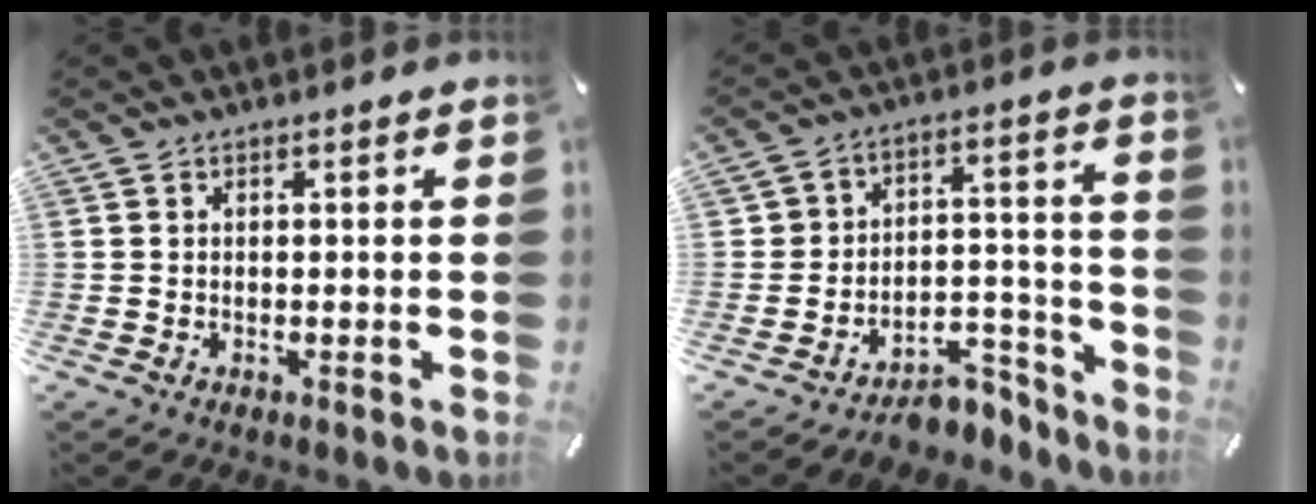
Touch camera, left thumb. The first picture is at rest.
{"total": 8.0, "force": [-4.8, 6.1, 2.1], "torque": [-0.018, 0.020, -0.077]}